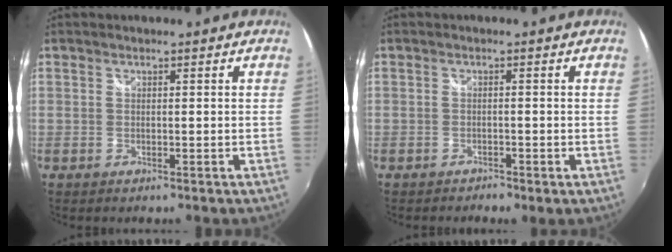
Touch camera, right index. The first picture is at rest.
{"total": 1.3, "force": [-1.1, 0.6, 0.4], "torque": [-0.010, -0.005, -0.017]}